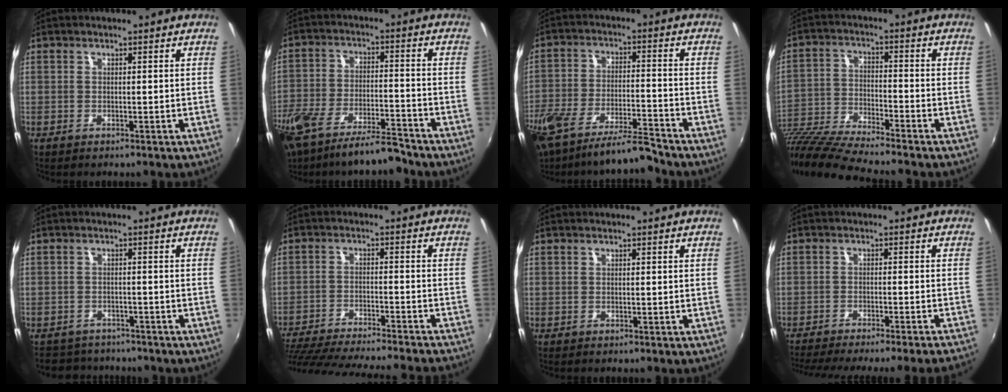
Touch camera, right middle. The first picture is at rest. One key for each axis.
{"total": 15.3, "fx": -12.2, "fy": 4.0, "fz": 8.4, "tx": -0.196, "ty": -0.022, "tz": -0.217}
{"total": 14.1, "fx": -11.8, "fy": 2.2, "fz": 7.3, "tx": -0.172, "ty": -0.019, "tz": -0.214}
{"total": 14.5, "fx": -12.6, "fy": 0.8, "fz": 7.1, "tx": -0.161, "ty": -0.034, "tz": -0.245}
{"total": 6.9, "fx": -6.2, "fy": 2.8, "fz": 1.1, "tx": -0.035, "ty": 0.003, "tz": -0.095}
{"total": 22.9, "fx": -20.2, "fy": 1.8, "fz": 10.6, "tx": -0.203, "ty": -0.039, "tz": -0.304}
{"total": 0.0}
{"total": 16.2, "fx": -14.7, "fy": -1.4, "fz": 6.8, "tx": -0.136, "ty": -0.026, "tz": -0.215}